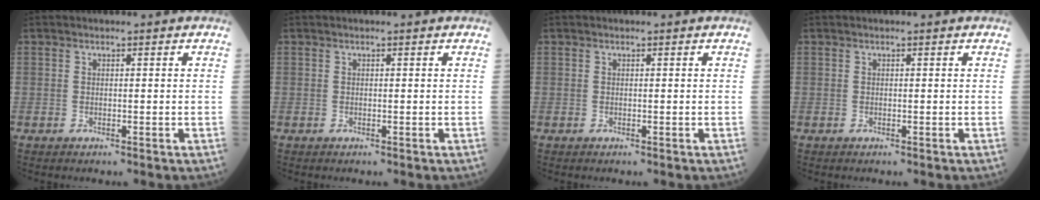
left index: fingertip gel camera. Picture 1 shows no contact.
{"total": 0.0}
{"total": 0.0}
{"total": 0.0}